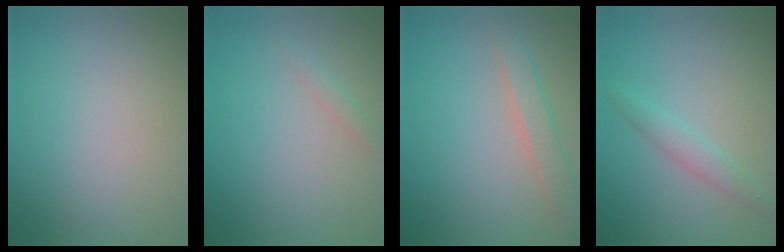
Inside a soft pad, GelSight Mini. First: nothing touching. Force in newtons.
{"total": 0.9, "press": 0.9, "slide": 0.0}
{"total": 2.3, "press": 2.3, "slide": 0.1}
{"total": 1.8, "press": 1.8, "slide": 0.1}